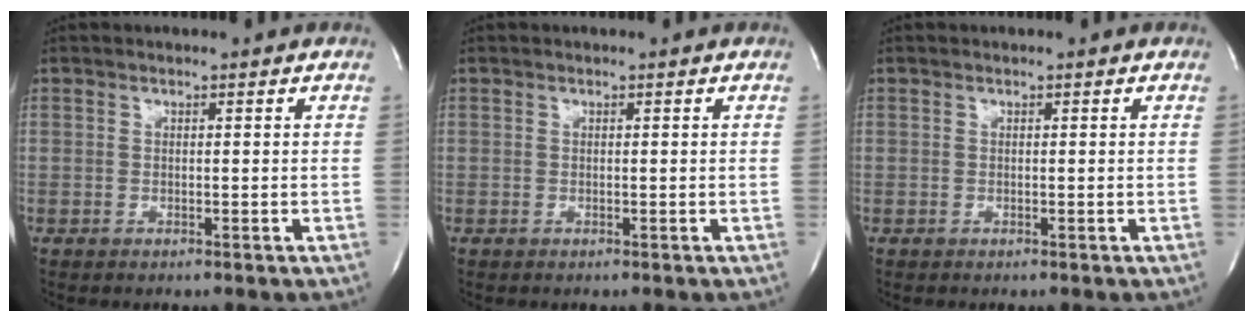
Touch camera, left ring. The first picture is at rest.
{"total": 0.0}
{"total": 0.0}